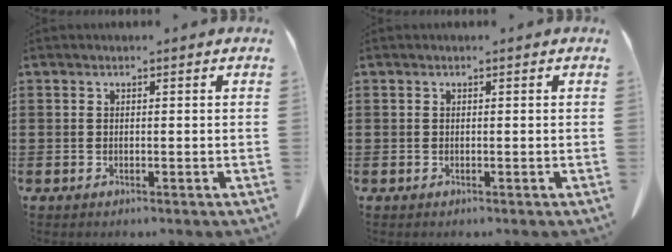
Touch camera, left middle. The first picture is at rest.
{"total": 0.0}